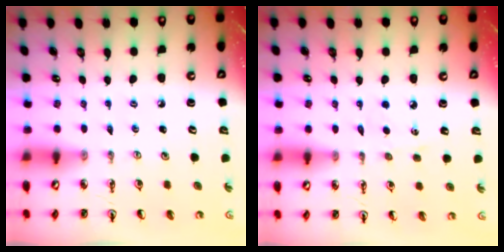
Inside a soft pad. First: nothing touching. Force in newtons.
{"total": 3.7, "press": 3.7, "slide": 0.5}